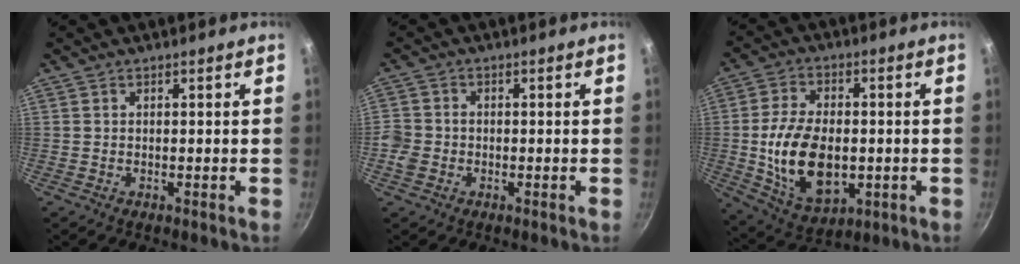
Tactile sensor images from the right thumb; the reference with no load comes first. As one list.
[{"total": 4.4, "force": [-1.5, 3.7, 1.9], "torque": [-0.035, 0.015, -0.035]}, {"total": 16.1, "force": [-1.6, 9.9, 12.6], "torque": [-0.214, 0.002, -0.014]}]